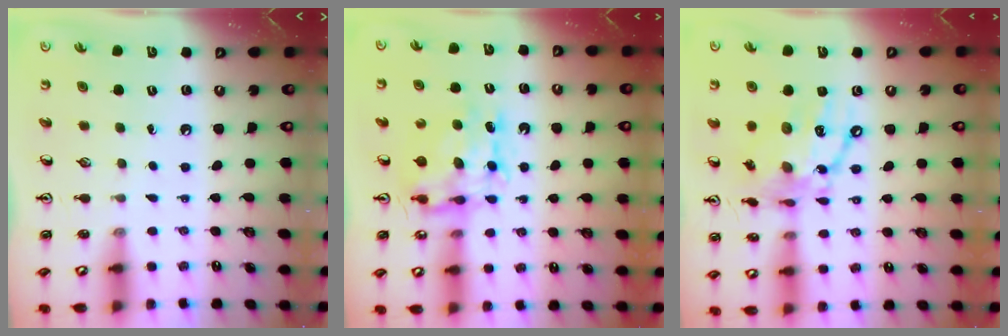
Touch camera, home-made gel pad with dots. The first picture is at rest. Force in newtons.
{"total": 10.0, "press": 10.0, "slide": 0.8}
{"total": 15.4, "press": 15.3, "slide": 1.5}